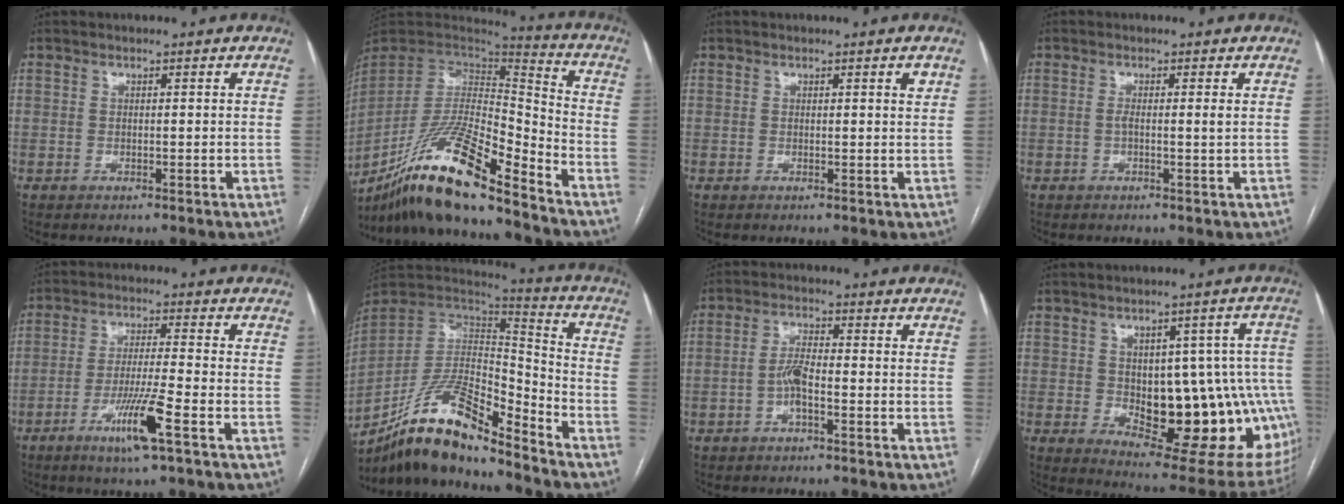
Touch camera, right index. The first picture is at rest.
{"total": 20.0, "force": [-14.8, 2.5, 13.1], "torque": [-0.274, -0.015, -0.274]}
{"total": 1.1, "force": [0.6, 0.1, 0.9], "torque": [-0.011, -0.001, 0.006]}
{"total": 1.5, "force": [0.1, -0.1, 1.5], "torque": [-0.031, 0.000, 0.001]}
{"total": 8.6, "force": [-4.3, -0.5, 7.4], "torque": [-0.140, -0.015, -0.081]}
{"total": 17.0, "force": [-13.0, 4.7, 9.9], "torque": [-0.181, 0.025, -0.232]}
{"total": 3.7, "force": [-1.4, 0.8, 3.3], "torque": [-0.068, 0.009, -0.028]}
{"total": 21.6, "force": [-2.6, 9.3, 19.3], "torque": [-0.170, 0.023, -0.006]}